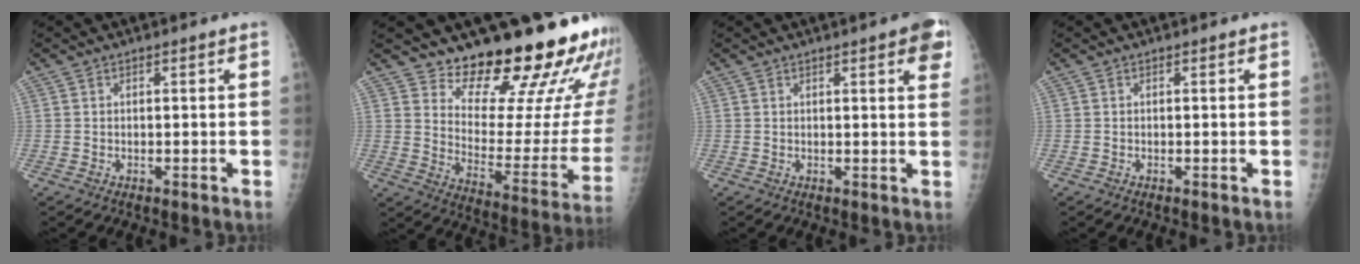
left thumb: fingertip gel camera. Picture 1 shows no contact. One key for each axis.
{"total": 22.2, "fx": 18.4, "fy": 5.4, "fz": 11.2, "tx": -0.119, "ty": -0.179, "tz": 0.248}
{"total": 5.5, "fx": 2.6, "fy": 1.2, "fz": 4.6, "tx": -0.042, "ty": -0.004, "tz": 0.025}
{"total": 0.0}